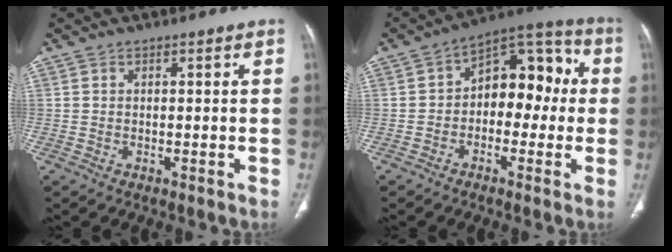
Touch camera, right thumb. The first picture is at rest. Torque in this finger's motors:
{"motor_torque": [-0.39, 0.98, 0.26, 0.43, 0.16]}